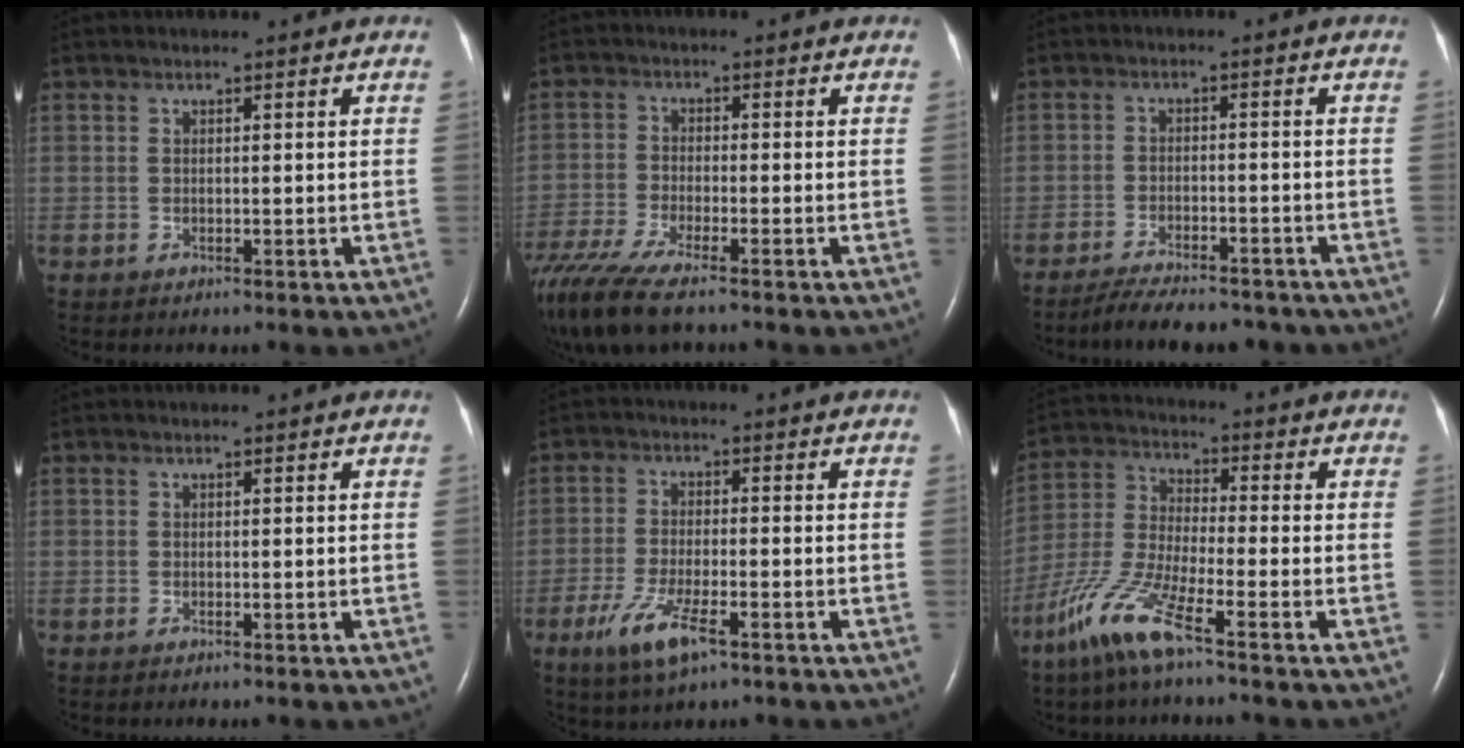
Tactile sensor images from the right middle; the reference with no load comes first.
{"total": 11.3, "force": [-9.0, 1.2, 6.7], "torque": [-0.127, -0.025, -0.159]}
{"total": 10.5, "force": [-9.5, 2.5, 3.8], "torque": [-0.061, -0.001, -0.137]}
{"total": 0.0}
{"total": 7.1, "force": [-3.9, 1.3, 5.8], "torque": [-0.126, -0.017, -0.067]}
{"total": 9.8, "force": [-6.4, 0.3, 7.4], "torque": [-0.171, -0.020, -0.139]}